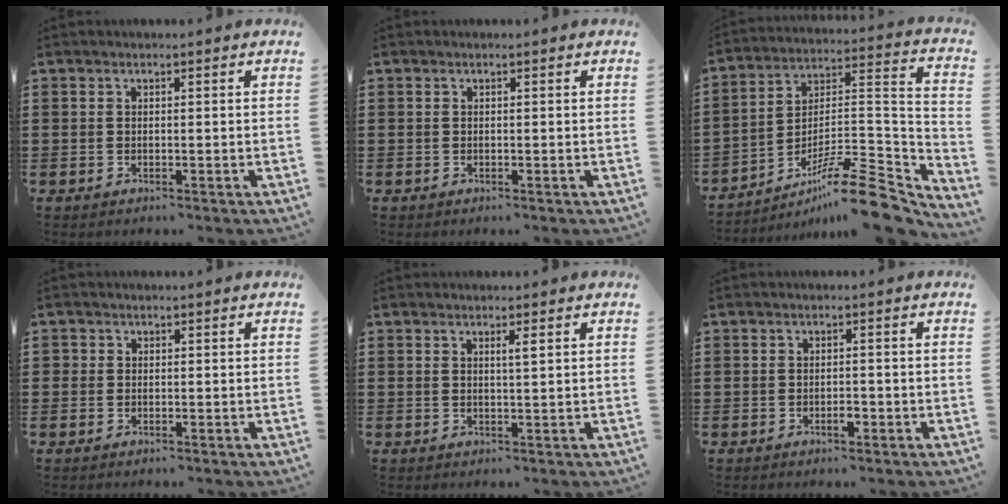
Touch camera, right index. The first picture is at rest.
{"total": 0.0}
{"total": 13.7, "force": [-10.2, 2.6, 8.8], "torque": [-0.132, 0.038, -0.185]}
{"total": 0.8, "force": [0.0, 0.8, -0.1], "torque": [0.000, 0.007, 0.000]}
{"total": 1.3, "force": [0.6, 0.0, 1.2], "torque": [-0.023, 0.000, 0.009]}
{"total": 1.8, "force": [-0.8, 0.6, 1.5], "torque": [-0.028, 0.000, -0.014]}